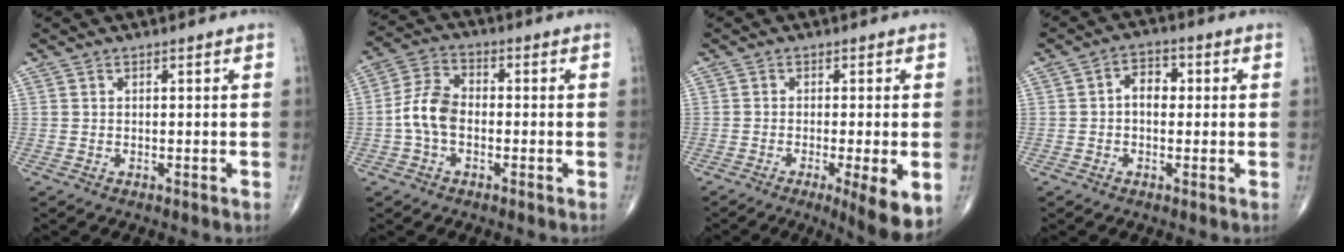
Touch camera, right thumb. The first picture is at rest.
{"total": 7.5, "force": [-1.5, 4.7, 5.6], "torque": [-0.112, 0.024, -0.039]}
{"total": 8.3, "force": [-2.8, 1.3, 7.7], "torque": [-0.107, -0.019, -0.042]}
{"total": 4.7, "force": [0.2, 3.2, 3.3], "torque": [-0.036, 0.016, -0.006]}